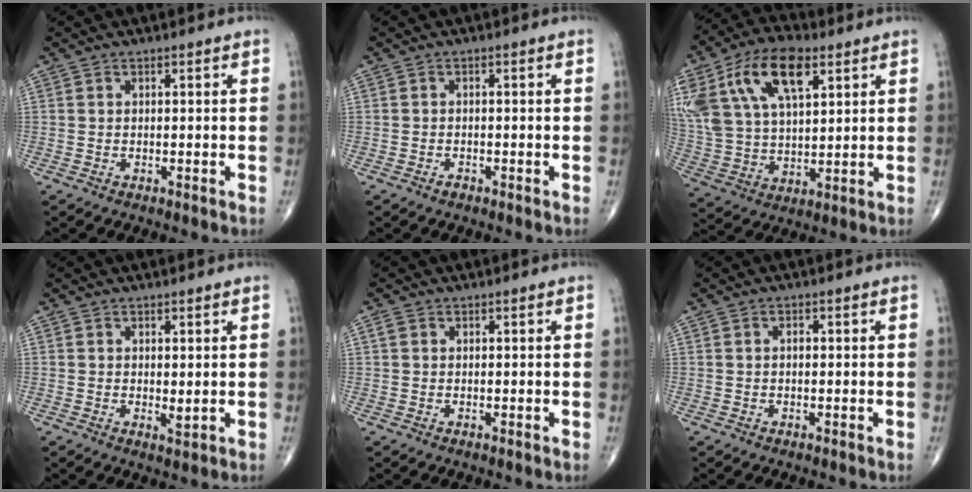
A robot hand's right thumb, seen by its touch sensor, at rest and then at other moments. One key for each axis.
{"total": 0.8, "fx": -0.7, "fy": 0.4, "fz": 0.2, "tx": -0.003, "ty": 0.003, "tz": -0.013}
{"total": 22.2, "fx": 9.5, "fy": 11.8, "fz": 16.3, "tx": -0.335, "ty": 0.006, "tz": 0.177}
{"total": 1.5, "fx": 0.4, "fy": 0.6, "fz": 1.4, "tx": -0.023, "ty": -0.009, "tz": 0.008}
{"total": 1.0, "fx": 0.4, "fy": 0.9, "fz": 0.5, "tx": -0.009, "ty": 0.005, "tz": 0.006}
{"total": 1.0, "fx": 0.1, "fy": 0.6, "fz": 0.8, "tx": -0.012, "ty": 0.003, "tz": 0.000}